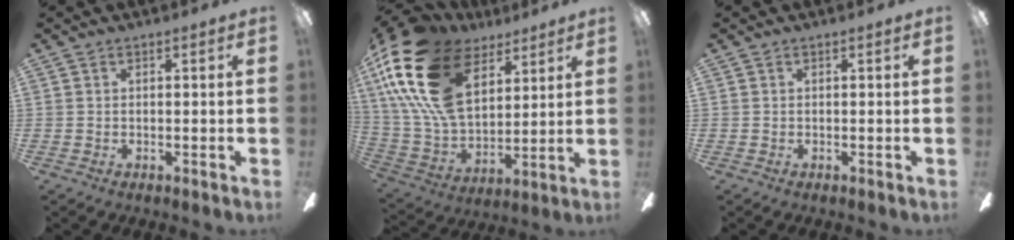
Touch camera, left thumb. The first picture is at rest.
{"total": 25.4, "force": [12.2, 14.9, 16.5], "torque": [-0.363, -0.051, 0.223]}
{"total": 0.0}